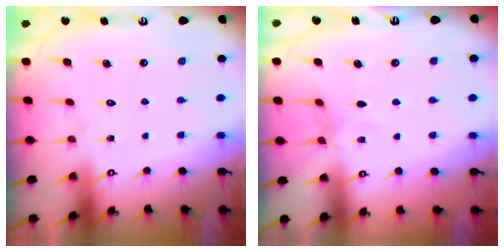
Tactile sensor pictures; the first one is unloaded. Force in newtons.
{"total": 3.0, "press": 2.9, "slide": 0.4}